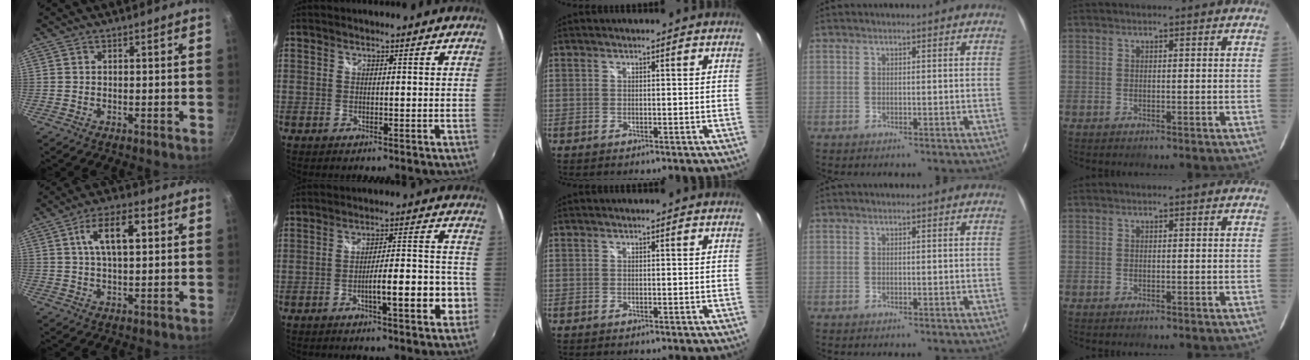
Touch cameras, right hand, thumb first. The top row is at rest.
{"thumb": {"total": 9.6, "force": [2.7, 4.3, 8.2], "torque": [-0.124, 0.010, 0.041]}, "index": {"total": 10.4, "force": [-4.1, 1.6, 9.4], "torque": [-0.148, 0.004, -0.054]}}